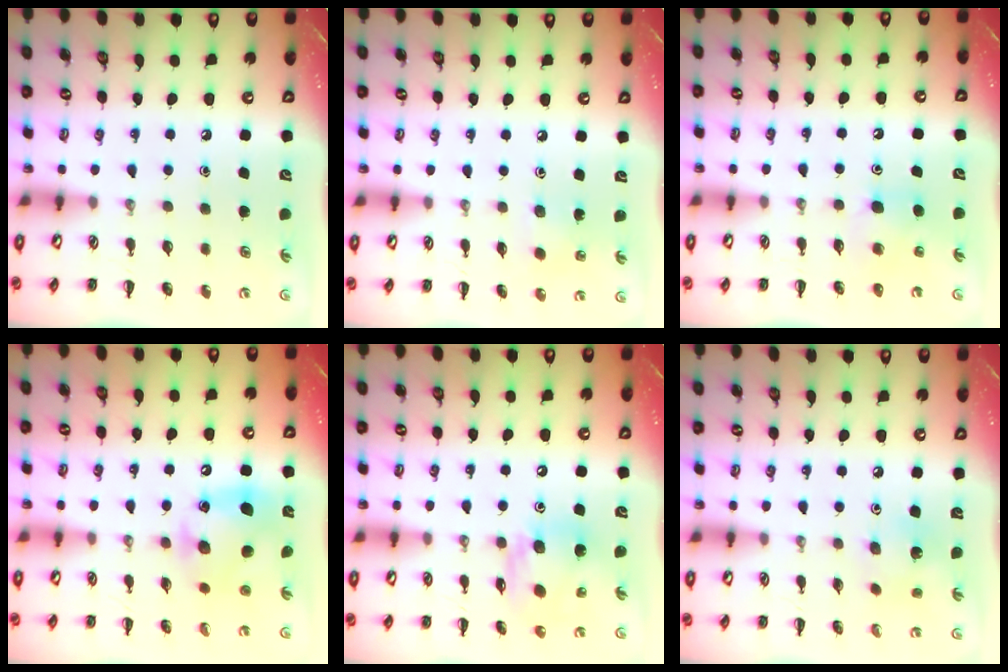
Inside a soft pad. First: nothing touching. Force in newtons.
{"total": 2.5, "press": 2.4, "slide": 0.7}
{"total": 5.2, "press": 4.9, "slide": 1.7}
{"total": 12.3, "press": 12.2, "slide": 1.6}
{"total": 13.4, "press": 13.3, "slide": 1.8}
{"total": 4.0, "press": 3.9, "slide": 0.8}